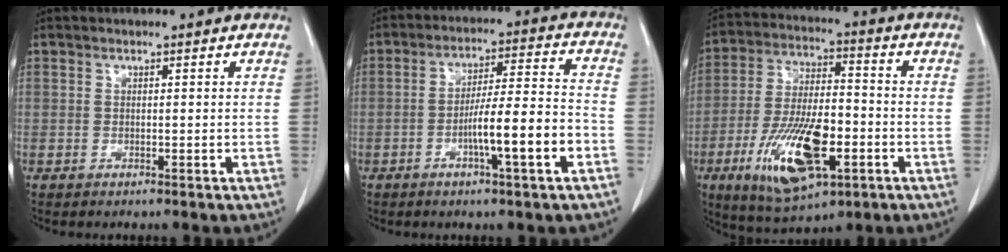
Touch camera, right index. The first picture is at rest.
{"total": 10.6, "force": [-3.9, 0.2, 9.9], "torque": [-0.163, 0.008, -0.063]}
{"total": 16.1, "force": [-5.9, 5.6, 14.0], "torque": [-0.272, -0.008, -0.093]}